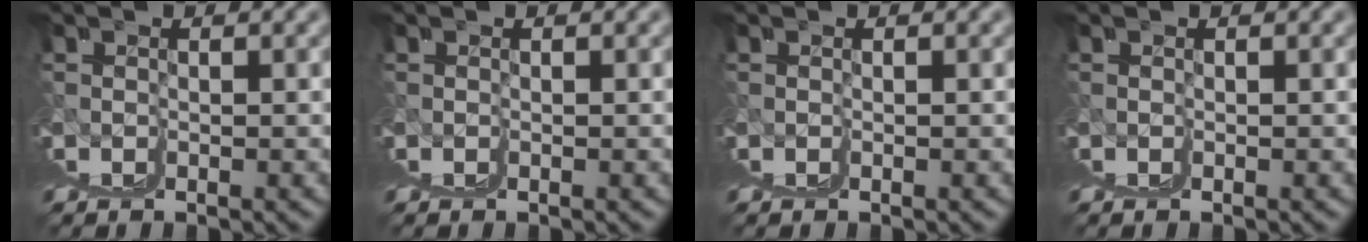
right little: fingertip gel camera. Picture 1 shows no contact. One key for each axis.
{"total": 0.0}
{"total": 0.0}
{"total": 0.0}